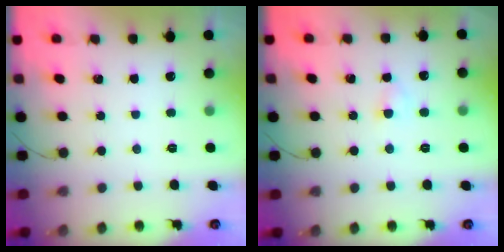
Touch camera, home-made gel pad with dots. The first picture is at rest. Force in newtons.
{"total": 2.7, "press": 2.5, "slide": 0.9}